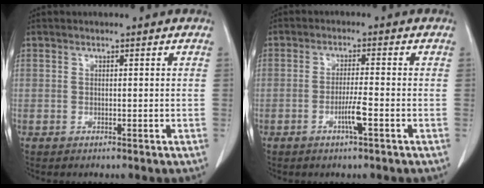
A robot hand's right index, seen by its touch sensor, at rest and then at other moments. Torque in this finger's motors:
{"motor_torque": [0.02, -0.05, 0.06, 0.04]}